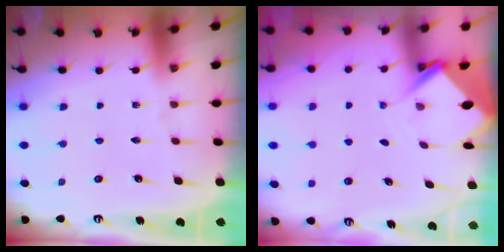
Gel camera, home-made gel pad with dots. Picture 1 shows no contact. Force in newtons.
{"total": 3.6, "press": 3.6, "slide": 0.2}